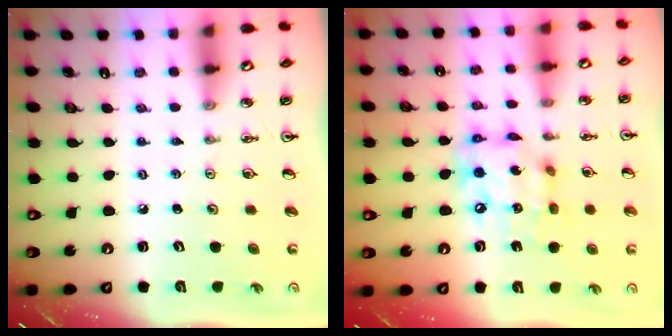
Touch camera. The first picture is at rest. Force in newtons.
{"total": 14.1, "press": 14.0, "slide": 1.6}